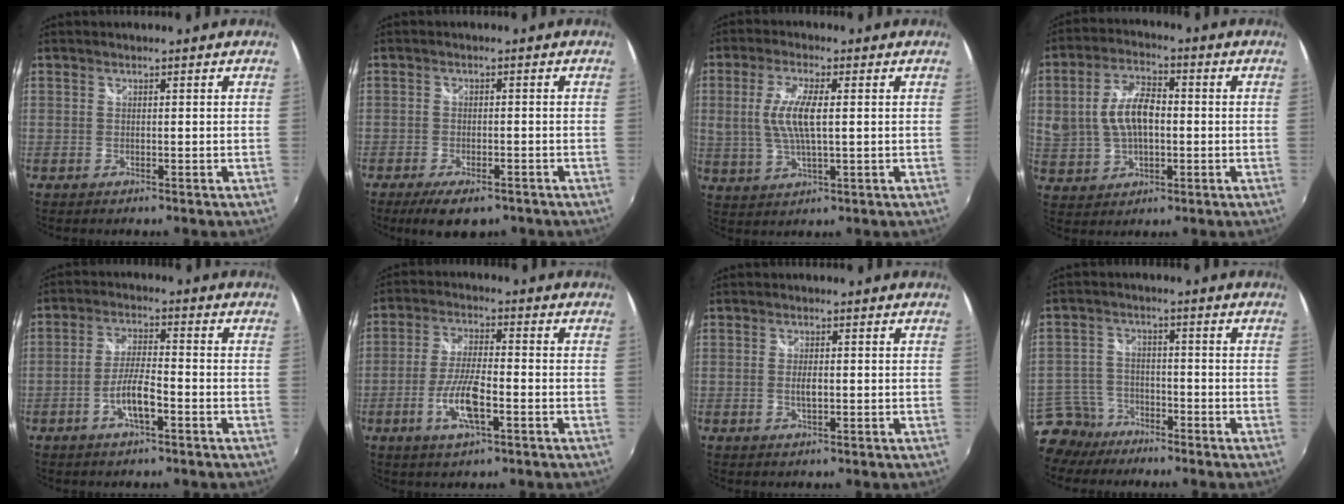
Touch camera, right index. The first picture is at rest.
{"total": 7.3, "force": [-5.2, 2.8, 4.3], "torque": [-0.099, -0.021, -0.083]}
{"total": 7.9, "force": [0.8, 2.1, 7.6], "torque": [-0.154, -0.001, 0.019]}
{"total": 10.0, "force": [0.2, 5.7, 8.2], "torque": [-0.164, 0.013, 0.012]}
{"total": 6.0, "force": [-2.8, 1.2, 5.2], "torque": [-0.104, 0.003, -0.051]}
{"total": 8.8, "force": [-3.3, 2.3, 7.9], "torque": [-0.161, -0.005, -0.065]}
{"total": 2.1, "force": [-0.3, 0.8, 2.0], "torque": [-0.035, -0.002, -0.004]}
{"total": 7.0, "force": [-5.3, 4.5, 1.1], "torque": [-0.036, 0.015, -0.099]}